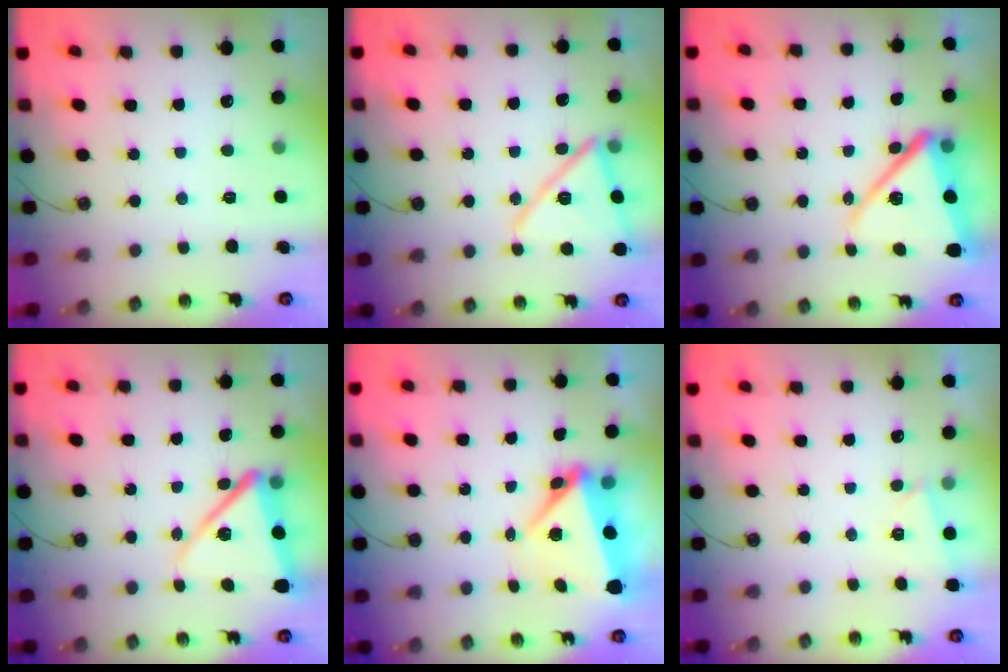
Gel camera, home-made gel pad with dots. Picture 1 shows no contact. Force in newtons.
{"total": 15.0, "press": 15.0, "slide": 1.3}
{"total": 16.8, "press": 16.8, "slide": 1.5}
{"total": 13.9, "press": 13.8, "slide": 1.6}
{"total": 7.5, "press": 7.2, "slide": 1.8}
{"total": 2.8, "press": 1.6, "slide": 2.3}